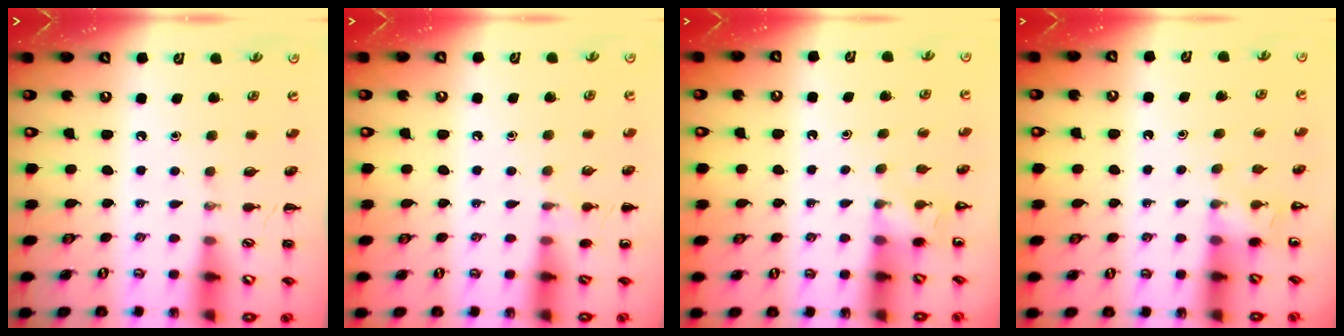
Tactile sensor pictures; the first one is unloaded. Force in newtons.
{"total": 6.5, "press": 6.2, "slide": 1.9}
{"total": 5.2, "press": 5.0, "slide": 1.5}
{"total": 5.2, "press": 5.0, "slide": 1.5}